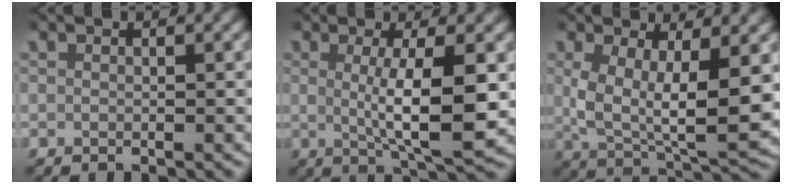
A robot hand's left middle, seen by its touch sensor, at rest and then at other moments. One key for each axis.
{"total": 6.4, "fx": 0.6, "fy": 1.1, "fz": 6.3, "tx": -0.102, "ty": -0.011, "tz": 0.014}
{"total": 8.2, "fx": 0.9, "fy": 4.0, "fz": 7.1, "tx": -0.131, "ty": -0.020, "tz": 0.024}